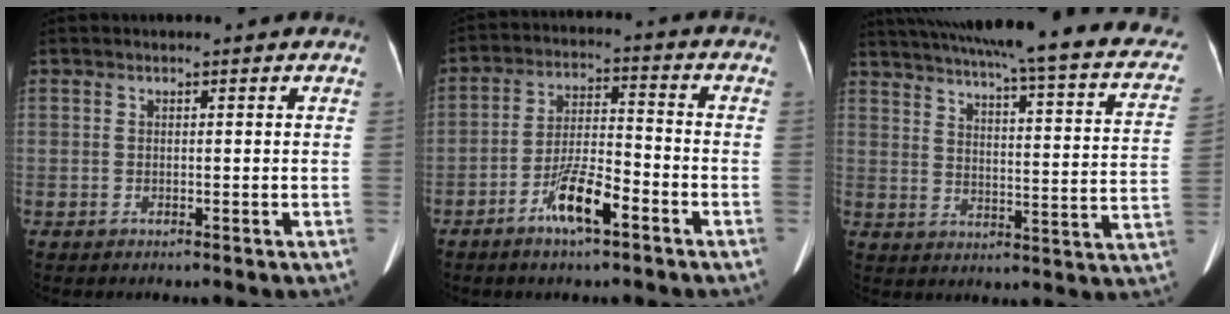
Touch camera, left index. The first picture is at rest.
{"total": 8.1, "force": [-4.6, 1.5, 6.4], "torque": [-0.128, 0.000, -0.085]}
{"total": 31.6, "force": [25.8, 4.5, 17.5], "torque": [-0.241, -0.025, 0.312]}